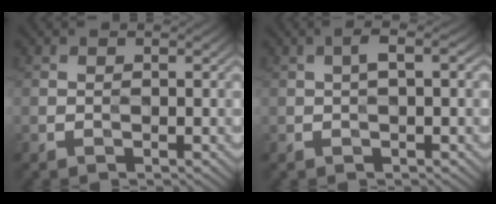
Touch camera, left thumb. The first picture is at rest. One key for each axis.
{"total": 1.8, "fx": 0.3, "fy": 0.5, "fz": 1.8, "tx": -0.034, "ty": 0.008, "tz": 0.002}